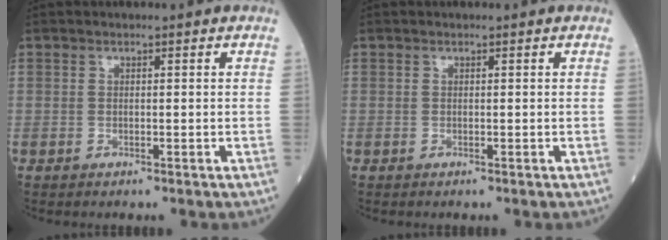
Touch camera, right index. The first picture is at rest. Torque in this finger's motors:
{"motor_torque": [0.01, 0.01, 0.00, 0.00]}